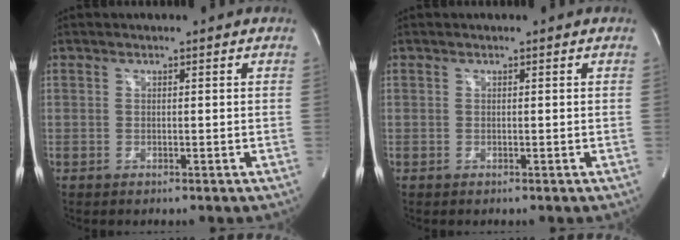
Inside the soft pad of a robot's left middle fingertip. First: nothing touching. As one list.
[{"total": 0.0}]